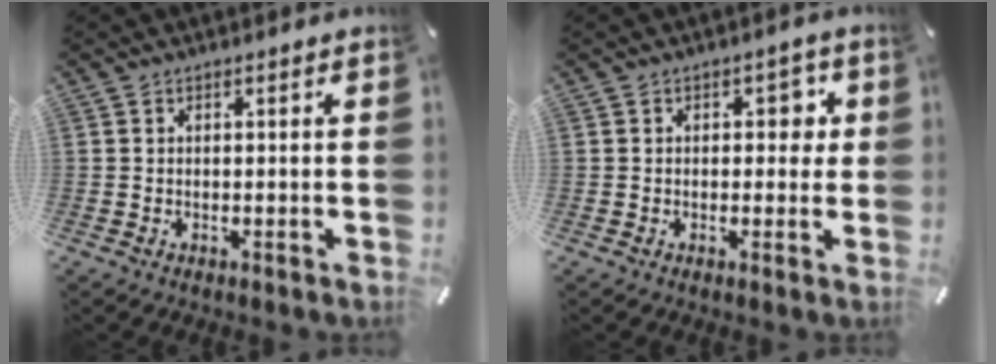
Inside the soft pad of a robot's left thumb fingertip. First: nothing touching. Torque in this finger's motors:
{"motor_torque": [0.84, 0.68, 0.26, -0.08, 0.00]}